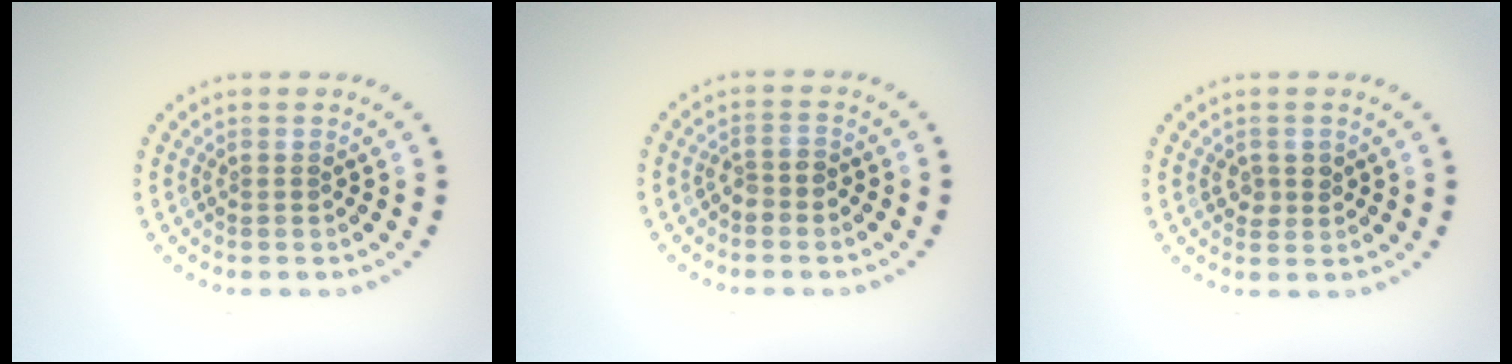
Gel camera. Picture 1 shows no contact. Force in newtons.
{"total": 1.5, "press": 1.3, "slide": 0.8}
{"total": 1.4, "press": 1.4, "slide": 0.5}